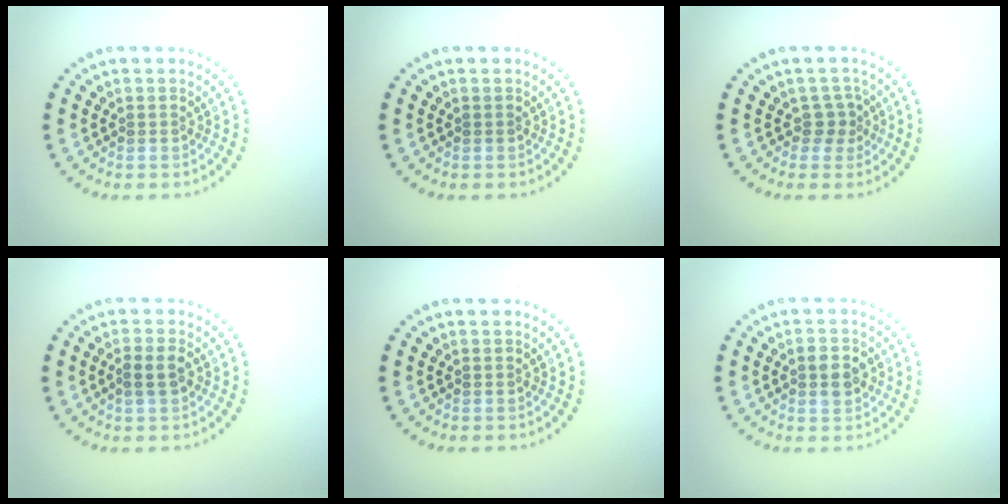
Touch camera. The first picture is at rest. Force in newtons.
{"total": 0.0}
{"total": 1.9, "press": 1.3, "slide": 1.3}
{"total": 2.0, "press": 2.0, "slide": 0.5}
{"total": 0.0}
{"total": 2.7, "press": 2.7, "slide": 0.1}